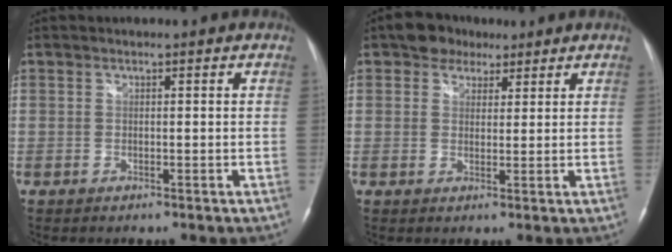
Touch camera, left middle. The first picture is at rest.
{"total": 4.5, "force": [3.0, 3.2, 1.2], "torque": [-0.023, 0.014, 0.049]}